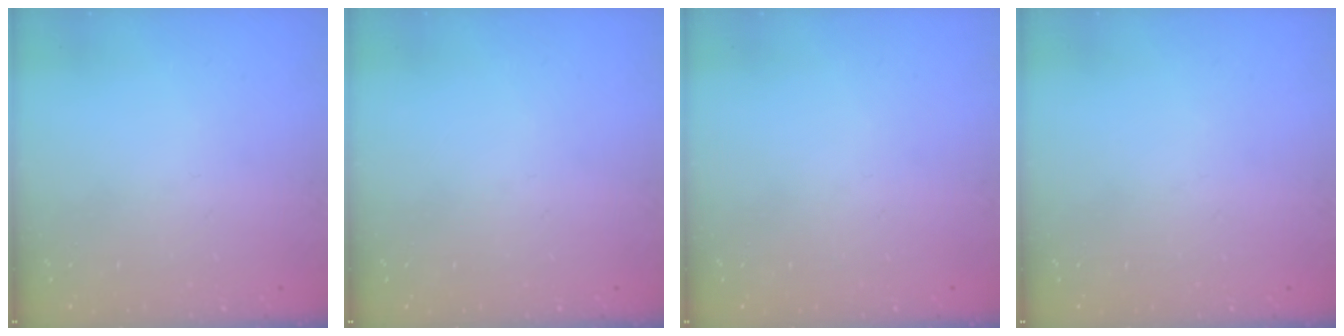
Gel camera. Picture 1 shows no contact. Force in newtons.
{"total": 0.0}
{"total": 0.0}
{"total": 0.0}